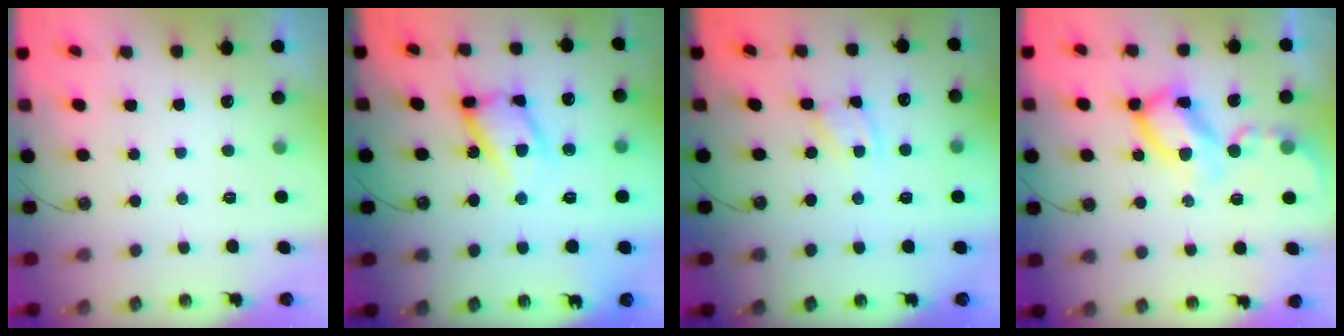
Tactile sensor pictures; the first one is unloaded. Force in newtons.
{"total": 14.5, "press": 14.2, "slide": 2.5}
{"total": 2.6, "press": 2.6, "slide": 0.1}
{"total": 14.5, "press": 14.5, "slide": 1.3}